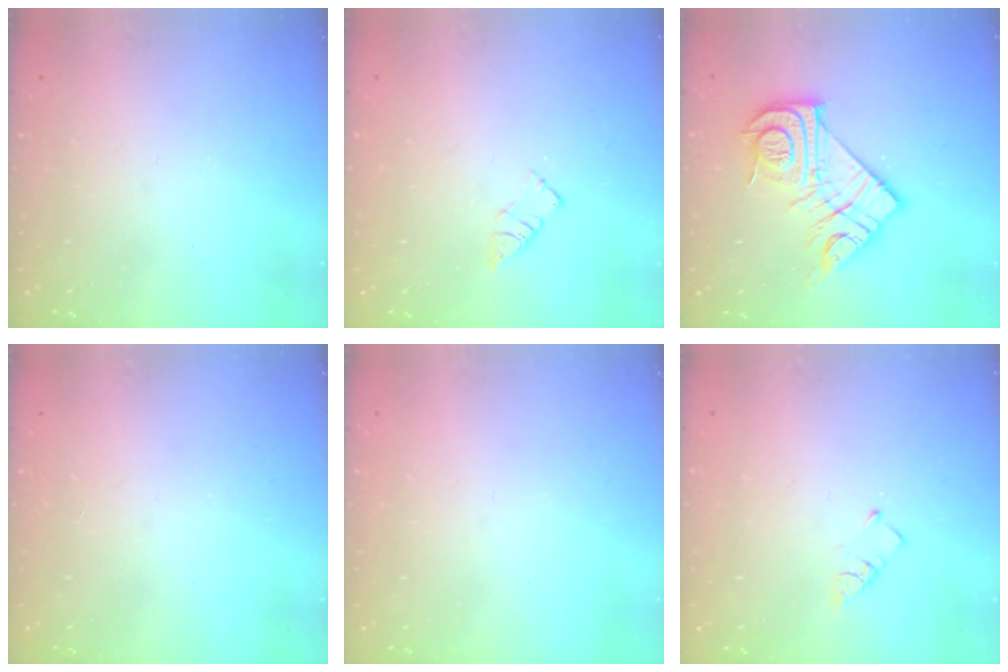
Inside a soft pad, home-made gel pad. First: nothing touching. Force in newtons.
{"total": 3.1, "press": 3.1, "slide": 0.2}
{"total": 16.9, "press": 16.9, "slide": 1.5}
{"total": 2.8, "press": 2.8, "slide": 0.4}
{"total": 0.0}
{"total": 1.9, "press": 1.9, "slide": 0.3}